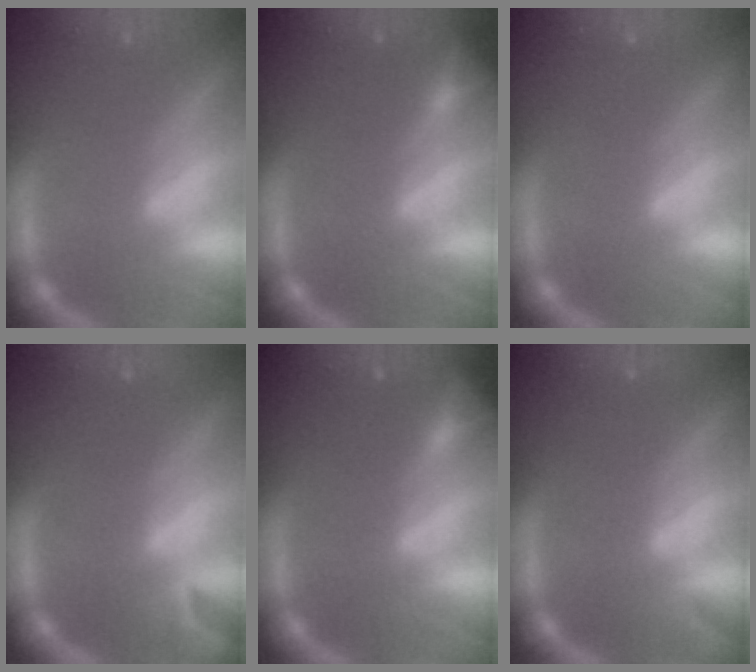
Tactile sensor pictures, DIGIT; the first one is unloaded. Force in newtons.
{"total": 1.9}
{"total": 0.0}
{"total": 1.9}
{"total": 2.4}
{"total": 0.9}